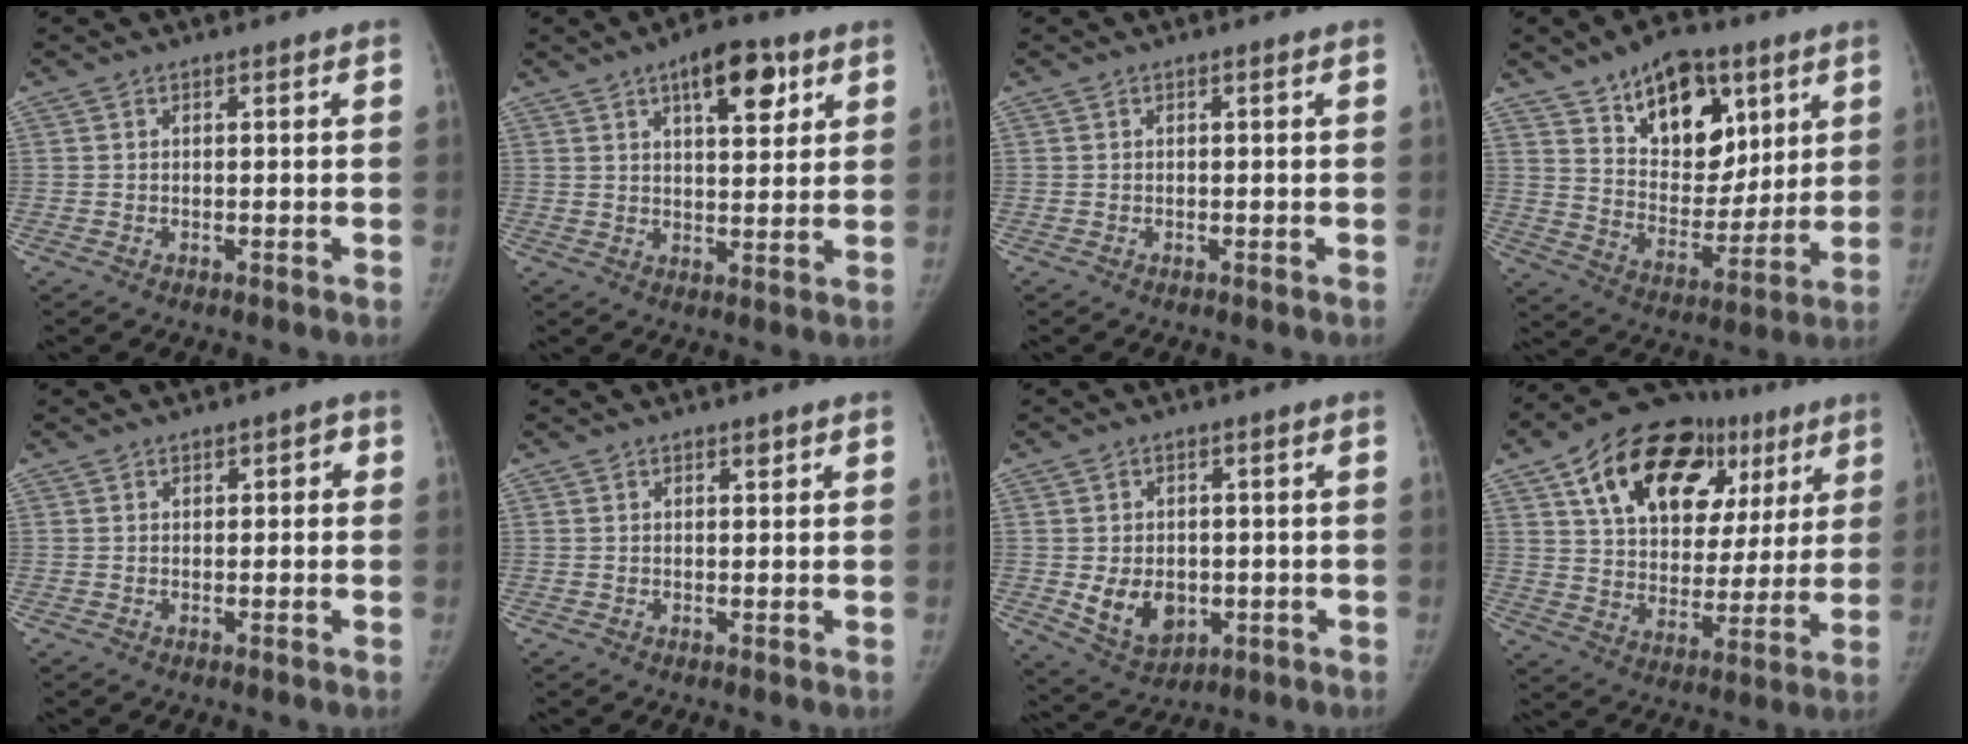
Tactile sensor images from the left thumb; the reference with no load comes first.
{"total": 10.1, "force": [5.1, 4.4, 7.5], "torque": [-0.084, -0.020, 0.075]}
{"total": 0.0}
{"total": 18.9, "force": [9.8, 11.4, 11.4], "torque": [-0.121, -0.054, 0.166]}
{"total": 1.9, "force": [0.6, 1.4, 1.2], "torque": [0.003, 0.003, 0.002]}
{"total": 0.9, "force": [0.6, 0.5, 0.5], "torque": [-0.002, -0.004, 0.008]}
{"total": 8.2, "force": [-1.2, 6.2, 5.3], "torque": [-0.063, -0.007, -0.001]}
{"total": 25.4, "force": [11.8, 16.0, 15.8], "torque": [-0.197, 0.013, 0.188]}